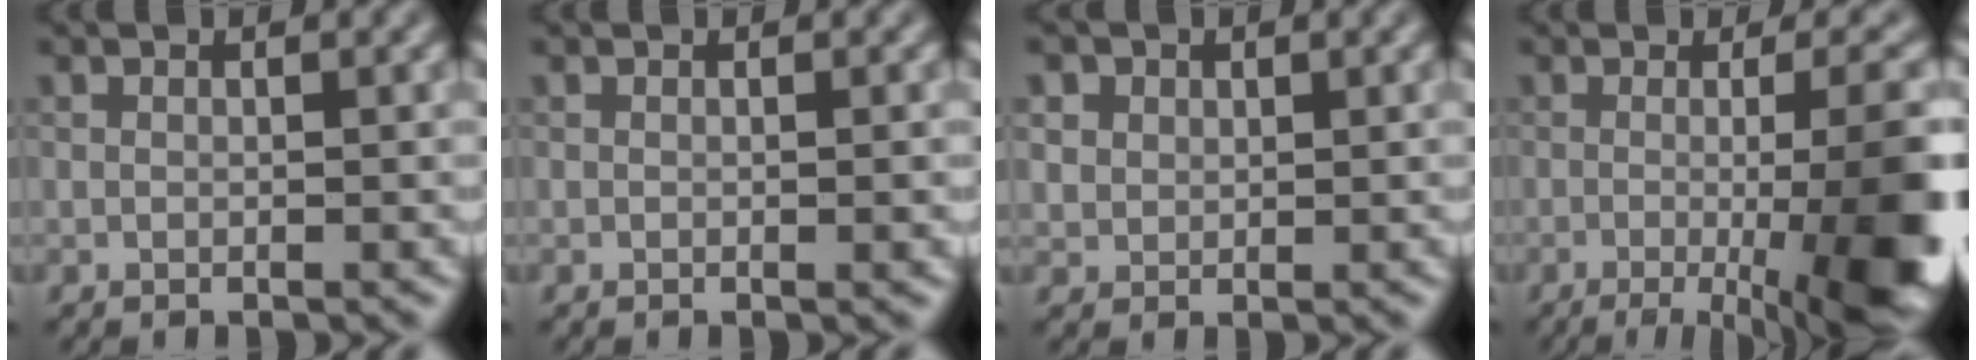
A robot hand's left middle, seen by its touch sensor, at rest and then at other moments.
{"total": 0.9, "force": [0.1, 0.4, 0.9], "torque": [-0.003, 0.001, -0.006]}
{"total": 2.1, "force": [1.3, 1.6, 0.4], "torque": [-0.032, 0.003, 0.040]}
{"total": 13.1, "force": [-2.7, 3.3, 12.3], "torque": [-0.121, -0.001, -0.015]}